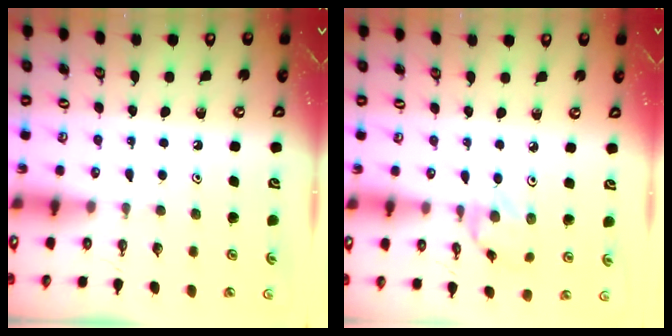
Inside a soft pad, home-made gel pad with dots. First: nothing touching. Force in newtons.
{"total": 1.2, "press": 1.1, "slide": 0.3}